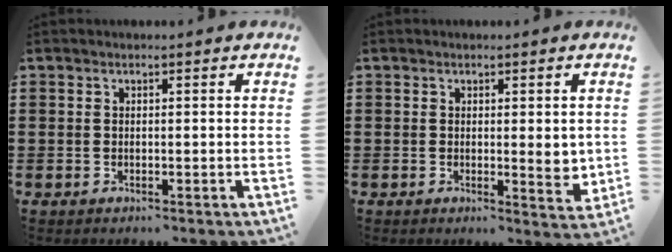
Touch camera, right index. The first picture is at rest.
{"total": 4.0, "force": [0.2, 1.2, 3.9], "torque": [-0.052, -0.005, 0.000]}